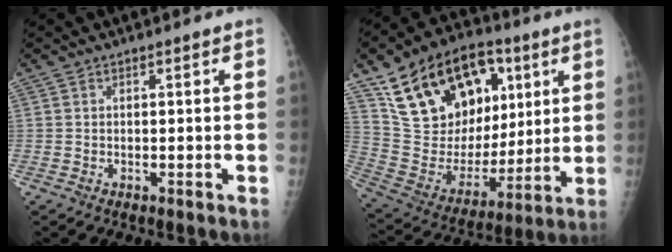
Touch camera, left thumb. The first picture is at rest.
{"total": 26.4, "force": [11.6, 16.5, 17.1], "torque": [-0.266, -0.009, 0.210]}